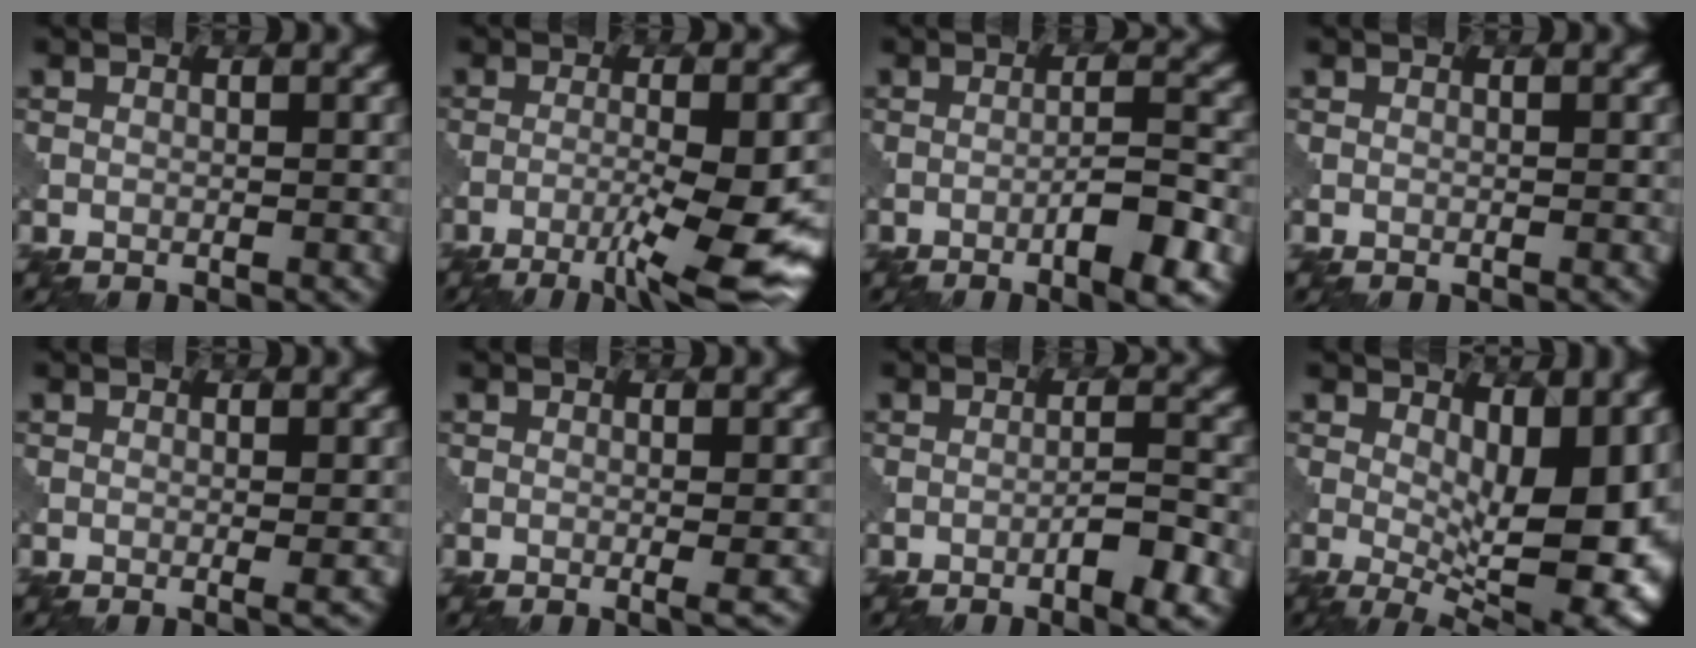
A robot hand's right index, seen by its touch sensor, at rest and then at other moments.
{"total": 7.7, "force": [-3.8, 0.7, 6.7], "torque": [-0.105, 0.002, -0.066]}
{"total": 4.8, "force": [-2.2, 0.8, 4.2], "torque": [-0.069, 0.006, -0.038]}
{"total": 0.0}
{"total": 1.0, "force": [-0.1, 0.1, 1.0], "torque": [-0.014, -0.002, -0.004]}
{"total": 1.4, "force": [-0.2, 0.3, 1.4], "torque": [-0.018, -0.003, -0.006]}
{"total": 3.9, "force": [-1.9, 0.6, 3.4], "torque": [-0.056, 0.006, -0.034]}
{"total": 11.5, "force": [0.4, 4.9, 10.4], "torque": [-0.130, 0.000, 0.005]}